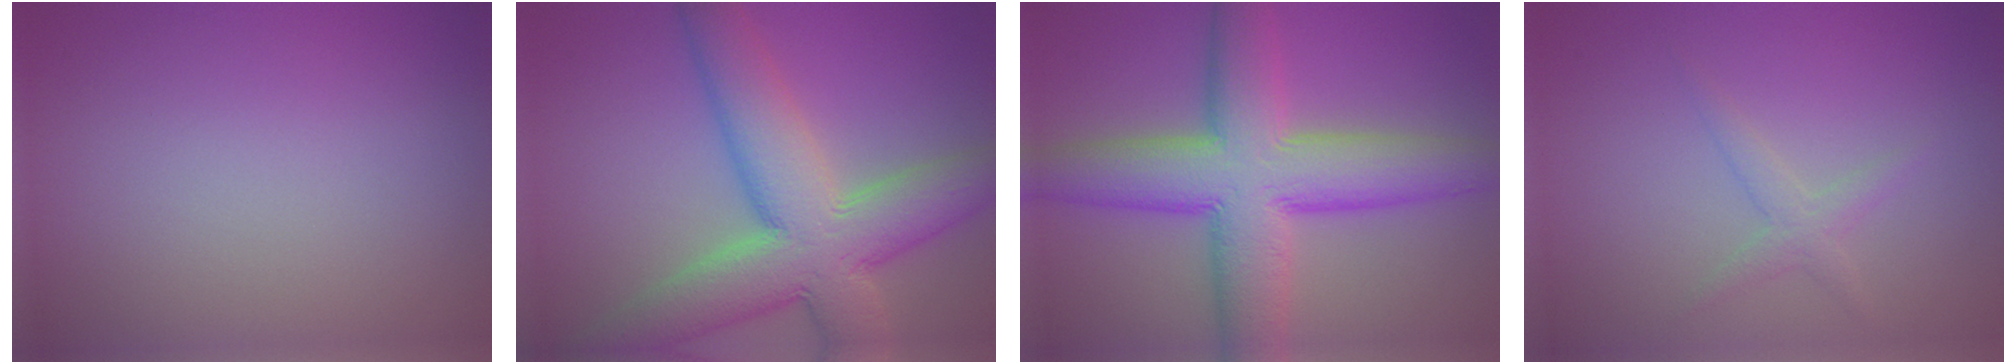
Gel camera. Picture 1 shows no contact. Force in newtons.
{"total": 10.8, "press": 10.7, "slide": 1.0}
{"total": 10.4, "press": 10.4, "slide": 0.4}
{"total": 1.5, "press": 1.5, "slide": 0.1}